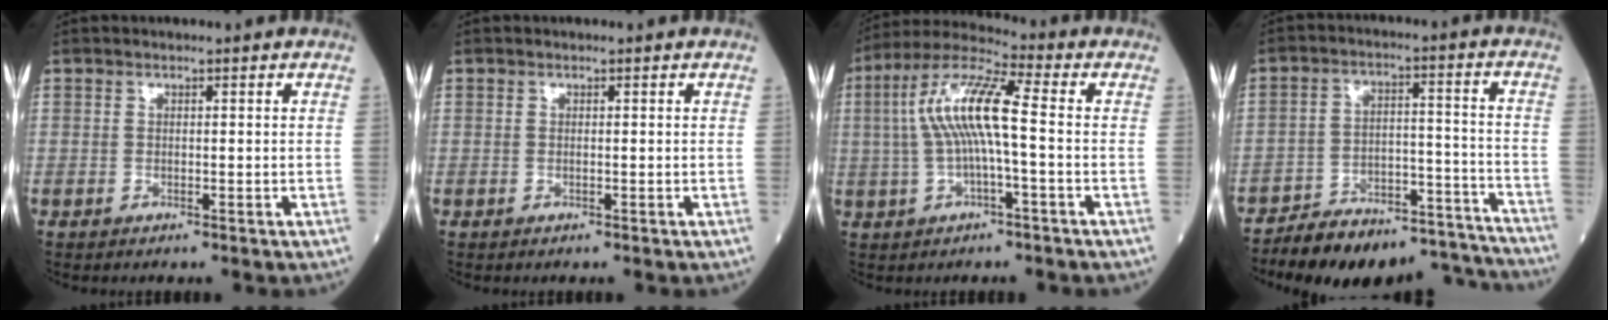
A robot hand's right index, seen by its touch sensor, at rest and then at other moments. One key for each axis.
{"total": 0.0}
{"total": 10.8, "fx": 0.1, "fy": 1.3, "fz": 10.8, "tx": -0.219, "ty": 0.028, "tz": -0.004}
{"total": 19.8, "fx": -18.6, "fy": 4.4, "fz": 5.3, "tx": -0.067, "ty": 0.032, "tz": -0.264}